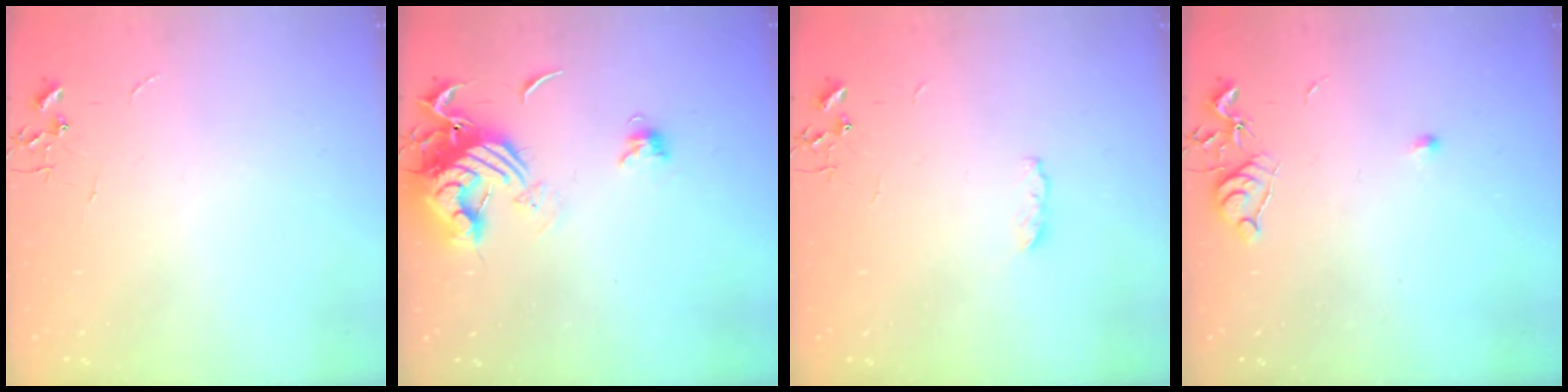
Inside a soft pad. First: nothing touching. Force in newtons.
{"total": 14.0, "press": 13.9, "slide": 1.7}
{"total": 3.9, "press": 3.8, "slide": 0.7}
{"total": 6.2, "press": 6.2, "slide": 0.8}